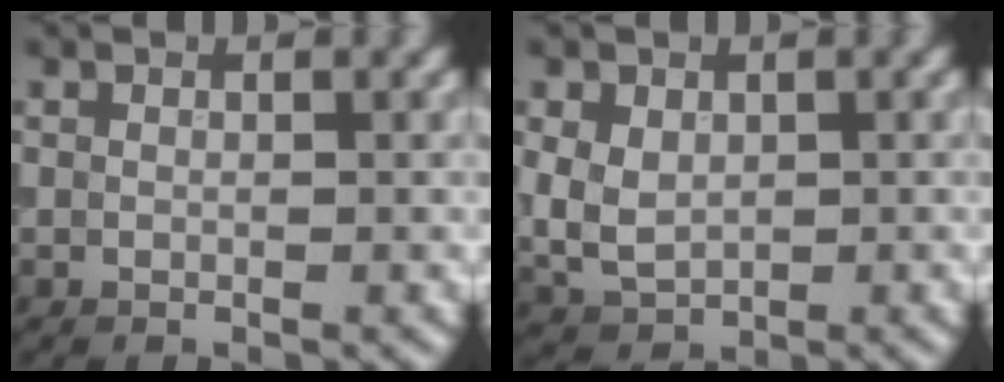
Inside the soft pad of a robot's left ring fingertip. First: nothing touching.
{"total": 3.3, "force": [0.4, 2.5, 2.1], "torque": [-0.048, -0.003, 0.012]}